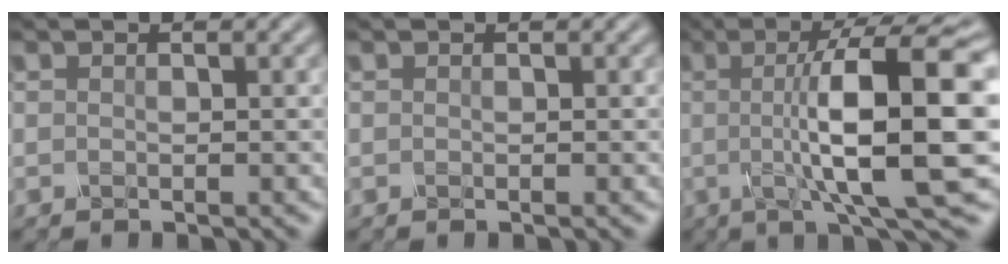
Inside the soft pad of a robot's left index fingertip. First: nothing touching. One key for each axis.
{"total": 0.0}
{"total": 13.7, "fx": 0.4, "fy": 3.0, "fz": 13.4, "tx": -0.169, "ty": 0.014, "tz": 0.006}